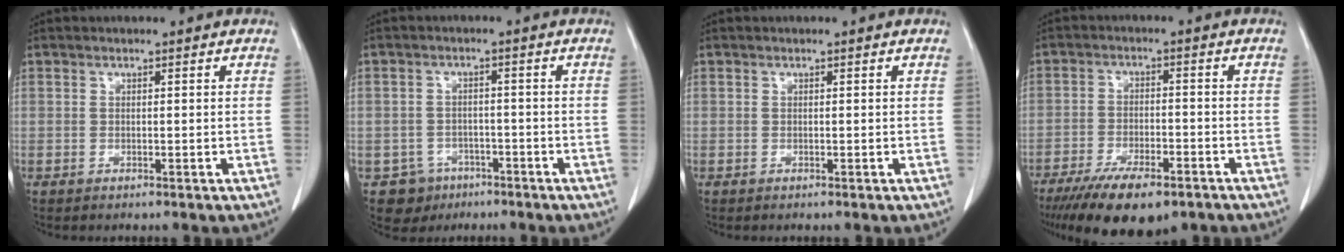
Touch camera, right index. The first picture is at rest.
{"total": 4.9, "force": [-2.6, 4.2, 0.0], "torque": [0.003, 0.012, -0.033]}
{"total": 0.0}
{"total": 12.6, "force": [-8.9, 3.9, 8.0], "torque": [-0.129, -0.017, -0.141]}